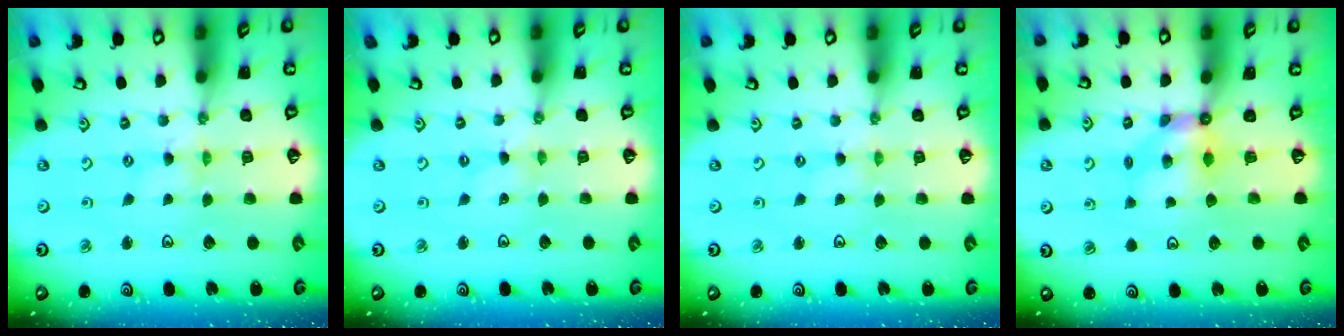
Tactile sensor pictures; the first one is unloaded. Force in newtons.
{"total": 0.0}
{"total": 0.0}
{"total": 5.1, "press": 5.1, "slide": 0.3}